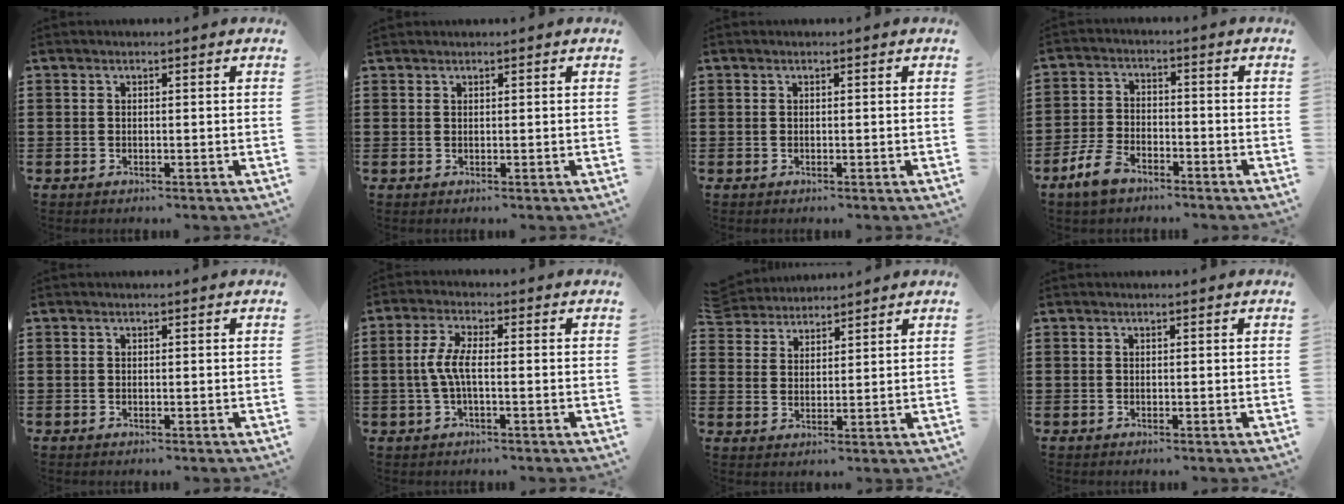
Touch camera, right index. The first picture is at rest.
{"total": 0.5, "force": [0.5, 0.2, -0.1], "torque": [0.001, 0.003, 0.010]}
{"total": 0.0}
{"total": 5.4, "force": [-3.8, 2.5, 2.7], "torque": [-0.074, 0.007, -0.080]}
{"total": 0.0}
{"total": 4.7, "force": [-0.7, 1.3, 4.4], "torque": [-0.109, -0.006, -0.023]}
{"total": 4.4, "force": [4.2, 1.4, -0.3], "torque": [-0.014, -0.010, 0.079]}
{"total": 0.0}